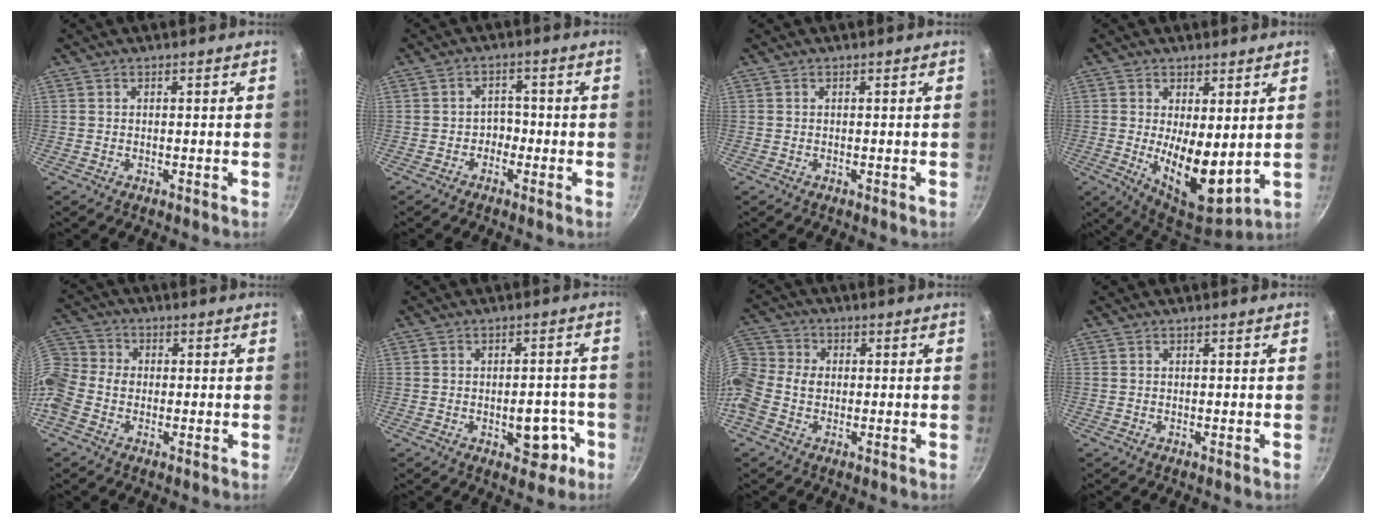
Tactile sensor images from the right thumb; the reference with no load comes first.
{"total": 2.7, "force": [-1.3, 2.1, 1.0], "torque": [0.014, 0.019, -0.021]}
{"total": 0.0}
{"total": 12.1, "force": [0.5, 5.4, 10.8], "torque": [-0.150, -0.038, 0.019]}
{"total": 10.4, "force": [-2.7, 8.4, 5.5], "torque": [-0.120, 0.034, -0.075]}
{"total": 7.2, "force": [-2.6, 4.2, 5.2], "torque": [-0.036, 0.022, -0.027]}
{"total": 10.7, "force": [-1.6, 8.7, 6.1], "torque": [-0.138, 0.029, -0.051]}
{"total": 0.0}